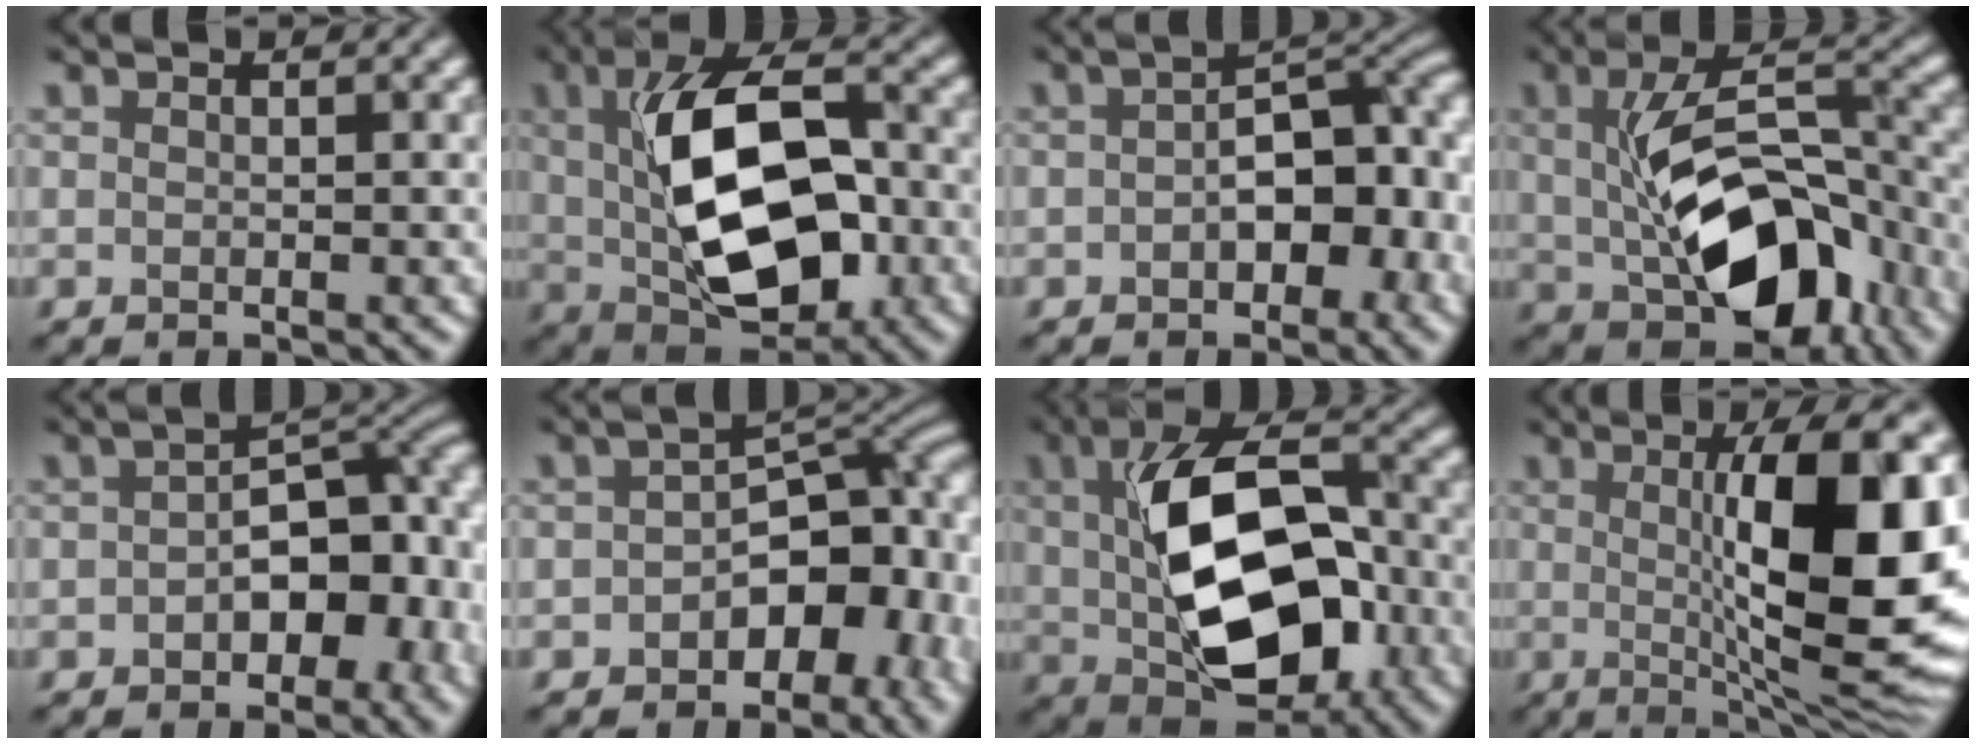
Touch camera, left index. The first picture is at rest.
{"total": 11.8, "force": [-0.1, 6.4, 9.9], "torque": [-0.159, -0.001, 0.002]}
{"total": 8.5, "force": [-1.2, 4.8, 7.0], "torque": [-0.079, 0.008, -0.025]}
{"total": 10.8, "force": [-1.7, 5.8, 9.0], "torque": [-0.143, -0.004, -0.017]}
{"total": 9.6, "force": [-1.8, 5.7, 7.5], "torque": [-0.082, 0.002, -0.032]}
{"total": 10.7, "force": [-3.6, 6.7, 7.5], "torque": [-0.082, -0.010, -0.057]}
{"total": 12.7, "force": [-0.4, 7.5, 10.3], "torque": [-0.166, -0.003, 0.000]}
{"total": 14.4, "force": [0.8, 4.0, 13.9], "torque": [-0.162, 0.002, 0.011]}